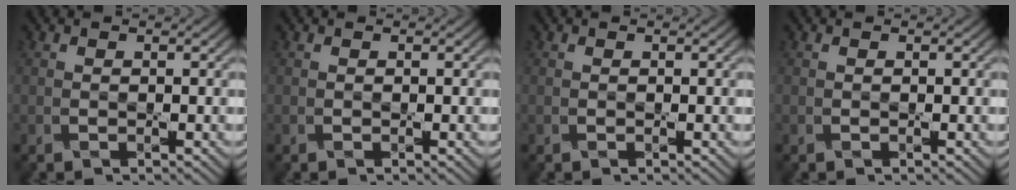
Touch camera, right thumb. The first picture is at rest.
{"total": 0.0}
{"total": 0.0}
{"total": 0.0}